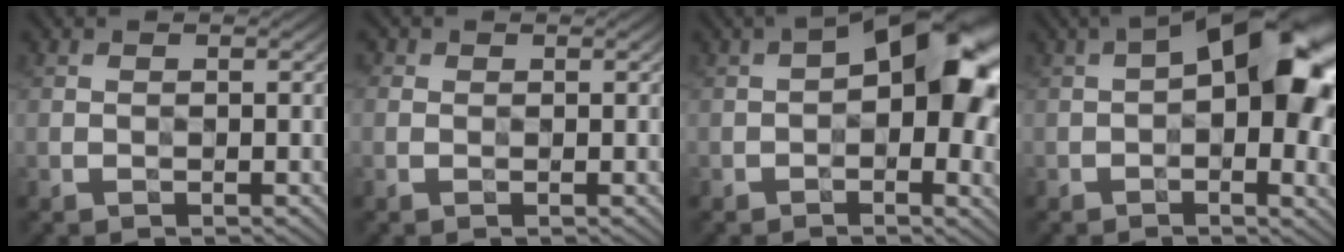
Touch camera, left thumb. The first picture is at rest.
{"total": 1.4, "force": [0.2, 1.3, 0.5], "torque": [-0.013, 0.006, -0.005]}
{"total": 13.0, "force": [1.1, 6.8, 11.0], "torque": [-0.131, 0.020, 0.005]}
{"total": 14.7, "force": [1.6, 7.1, 12.8], "torque": [-0.160, 0.020, 0.016]}